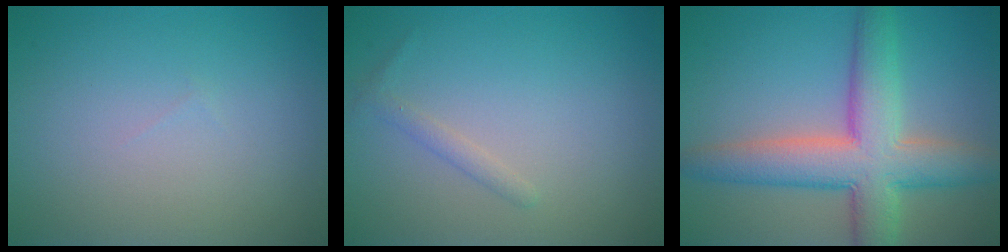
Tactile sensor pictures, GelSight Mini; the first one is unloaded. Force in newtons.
{"total": 1.1, "press": 1.1, "slide": 0.1}
{"total": 8.3, "press": 8.3, "slide": 0.3}